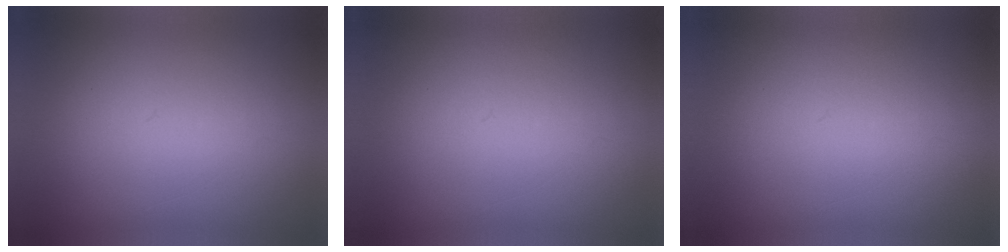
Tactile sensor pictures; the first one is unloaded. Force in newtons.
{"total": 1.4}
{"total": 1.1}